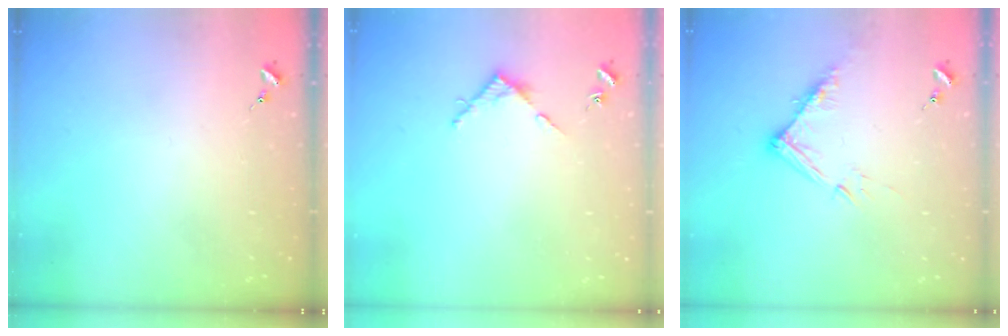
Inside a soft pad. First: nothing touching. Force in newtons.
{"total": 4.7, "press": 4.7, "slide": 0.2}
{"total": 10.5, "press": 10.5, "slide": 0.8}